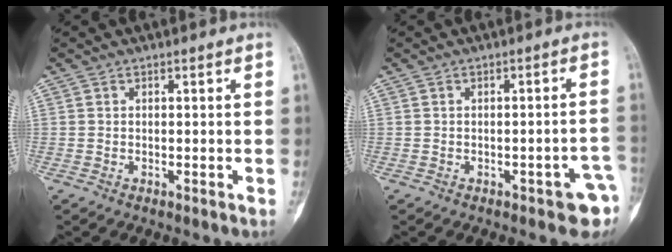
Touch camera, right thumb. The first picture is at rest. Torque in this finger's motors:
{"motor_torque": [0.76, 0.23, 0.14, -0.01, 0.05]}